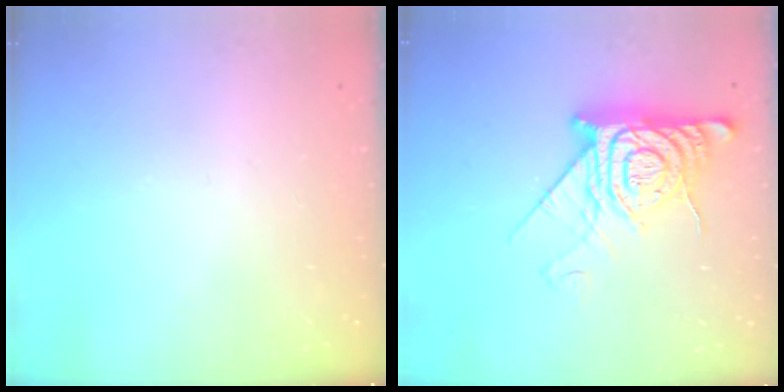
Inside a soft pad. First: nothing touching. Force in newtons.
{"total": 15.0, "press": 15.0, "slide": 1.3}